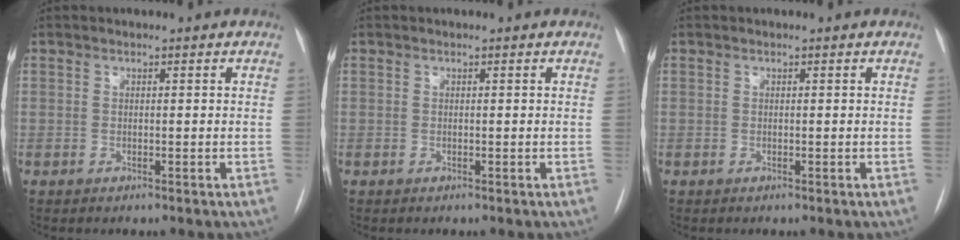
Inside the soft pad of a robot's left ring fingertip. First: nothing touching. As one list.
[{"total": 0.0}, {"total": 0.0}]